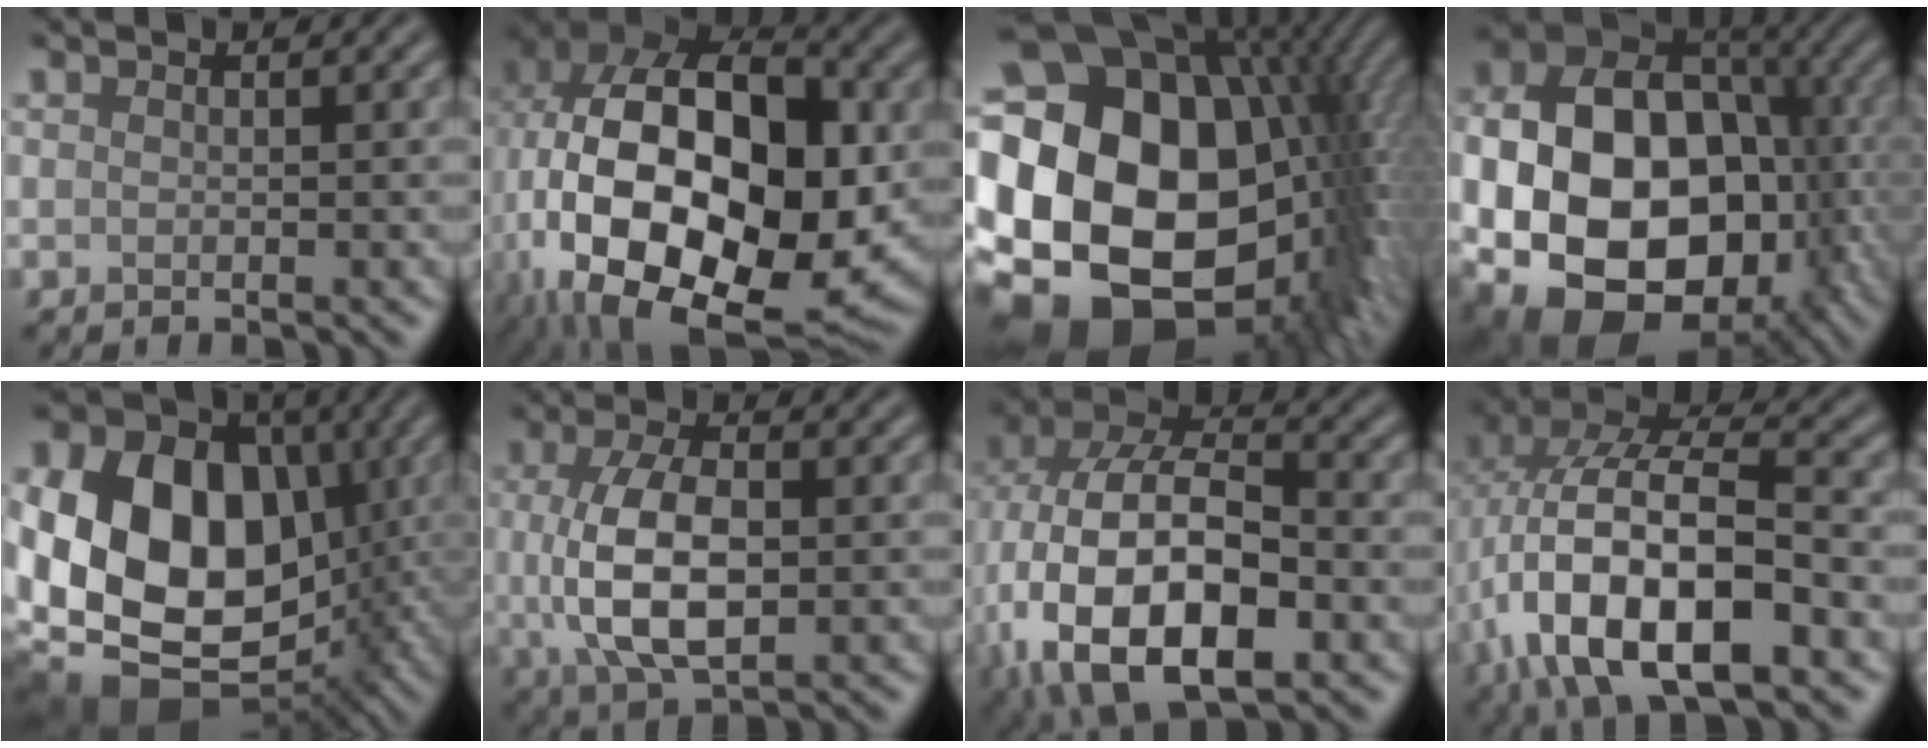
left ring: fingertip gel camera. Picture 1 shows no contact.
{"total": 20.8, "force": [-1.9, 12.7, 16.4], "torque": [-0.307, -0.007, -0.016]}
{"total": 23.8, "force": [-1.1, 17.7, 15.9], "torque": [-0.281, -0.016, -0.048]}
{"total": 19.2, "force": [-3.8, 14.0, 12.6], "torque": [-0.196, -0.030, -0.054]}
{"total": 18.5, "force": [-0.9, 13.5, 12.6], "torque": [-0.213, 0.006, -0.014]}
{"total": 7.6, "force": [0.0, 3.6, 6.7], "torque": [-0.139, 0.000, -0.001]}
{"total": 16.5, "force": [-4.4, 9.5, 12.7], "torque": [-0.244, -0.013, -0.069]}
{"total": 14.1, "force": [-3.4, 6.9, 11.8], "torque": [-0.221, -0.003, -0.059]}